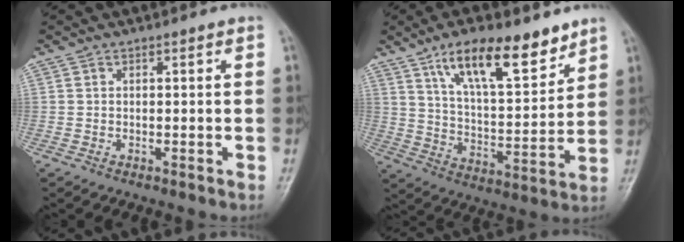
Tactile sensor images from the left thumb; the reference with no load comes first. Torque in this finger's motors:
{"motor_torque": [0.62, 0.47, 1.56, -1.20, 0.21]}